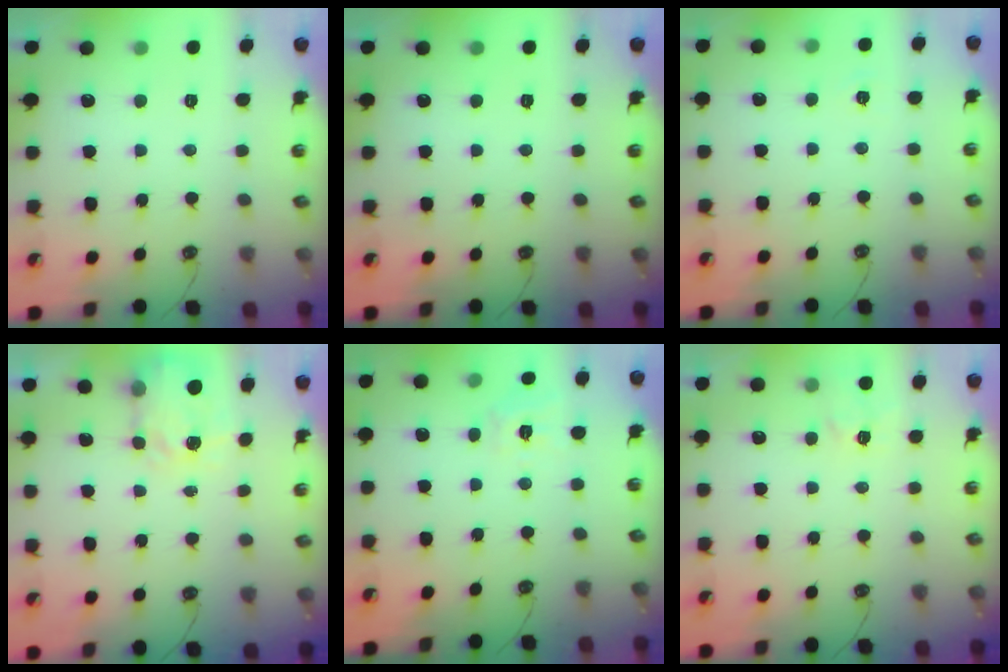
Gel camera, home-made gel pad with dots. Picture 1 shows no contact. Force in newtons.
{"total": 0.0}
{"total": 2.1, "press": 2.1, "slide": 0.3}
{"total": 3.9, "press": 3.9, "slide": 0.6}
{"total": 7.8, "press": 7.8, "slide": 0.7}
{"total": 4.7, "press": 4.6, "slide": 0.6}